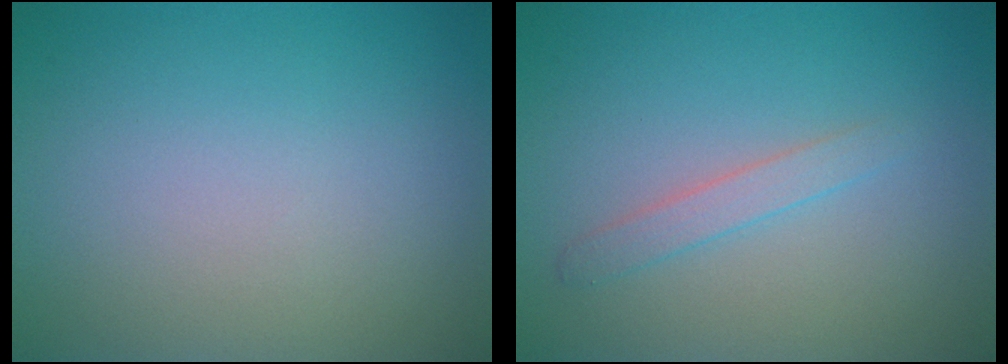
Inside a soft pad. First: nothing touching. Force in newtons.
{"total": 1.4, "press": 1.4, "slide": 0.1}